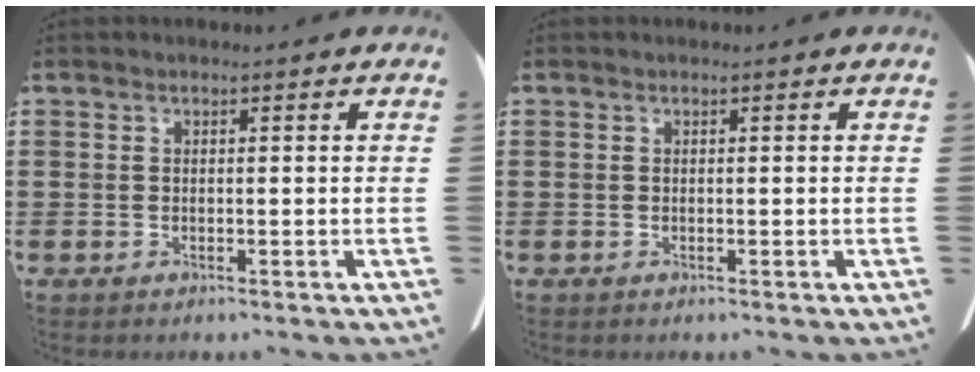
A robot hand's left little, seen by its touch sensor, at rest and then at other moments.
{"total": 0.0}